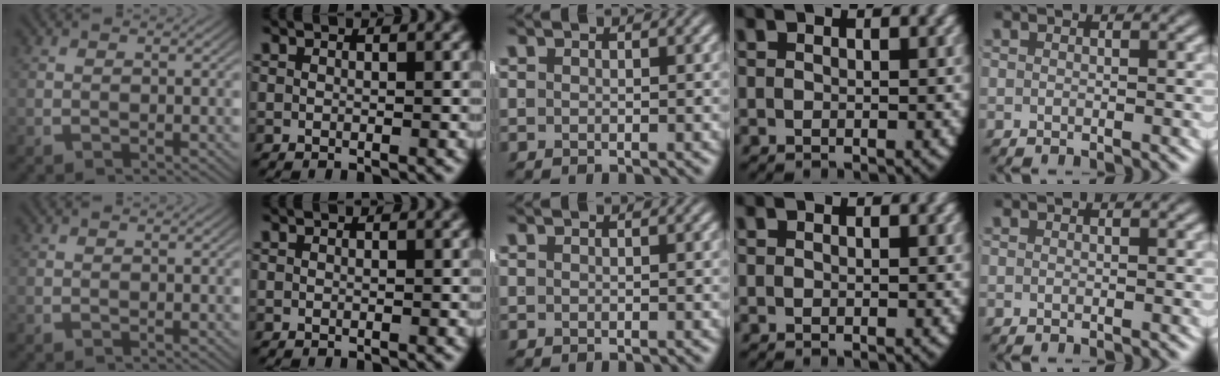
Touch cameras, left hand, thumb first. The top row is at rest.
{}